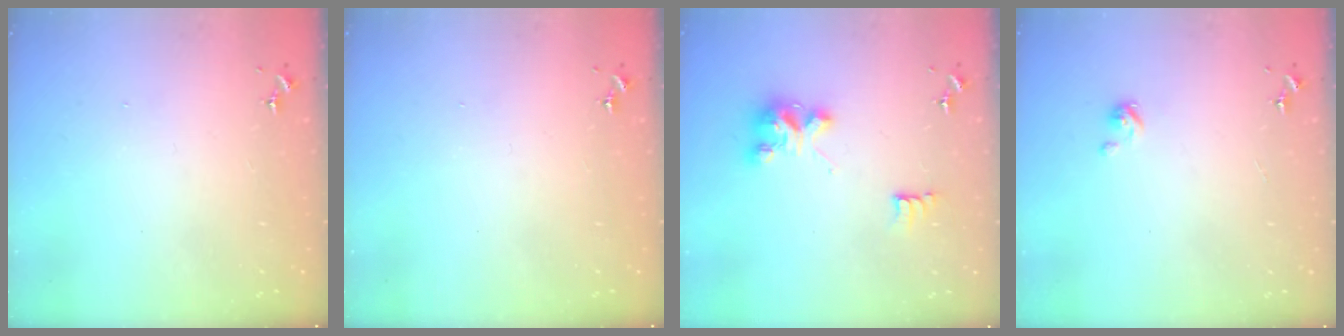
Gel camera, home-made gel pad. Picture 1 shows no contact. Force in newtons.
{"total": 0.0}
{"total": 9.2, "press": 9.2, "slide": 0.9}
{"total": 2.9, "press": 2.9, "slide": 0.2}